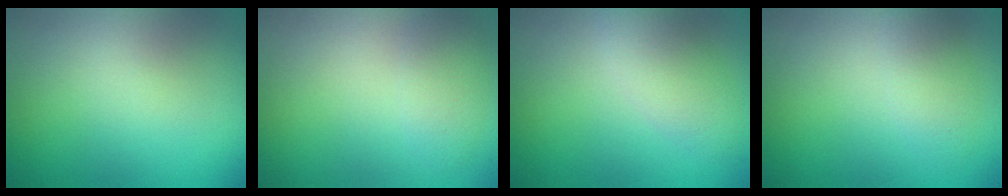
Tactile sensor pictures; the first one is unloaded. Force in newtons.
{"total": 2.1, "press": 2.1, "slide": 0.2}
{"total": 3.0, "press": 3.0, "slide": 0.1}
{"total": 2.1, "press": 2.1, "slide": 0.1}